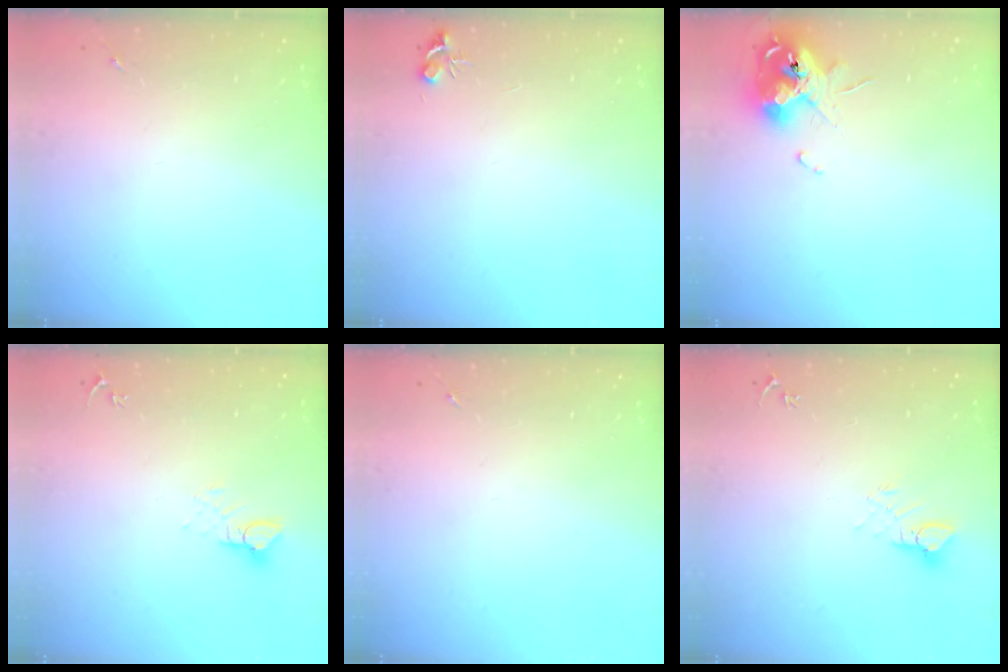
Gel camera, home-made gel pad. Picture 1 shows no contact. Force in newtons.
{"total": 4.7, "press": 4.7, "slide": 0.6}
{"total": 12.4, "press": 12.2, "slide": 1.6}
{"total": 4.2, "press": 4.2, "slide": 0.4}
{"total": 0.0}
{"total": 5.5, "press": 5.5, "slide": 0.4}